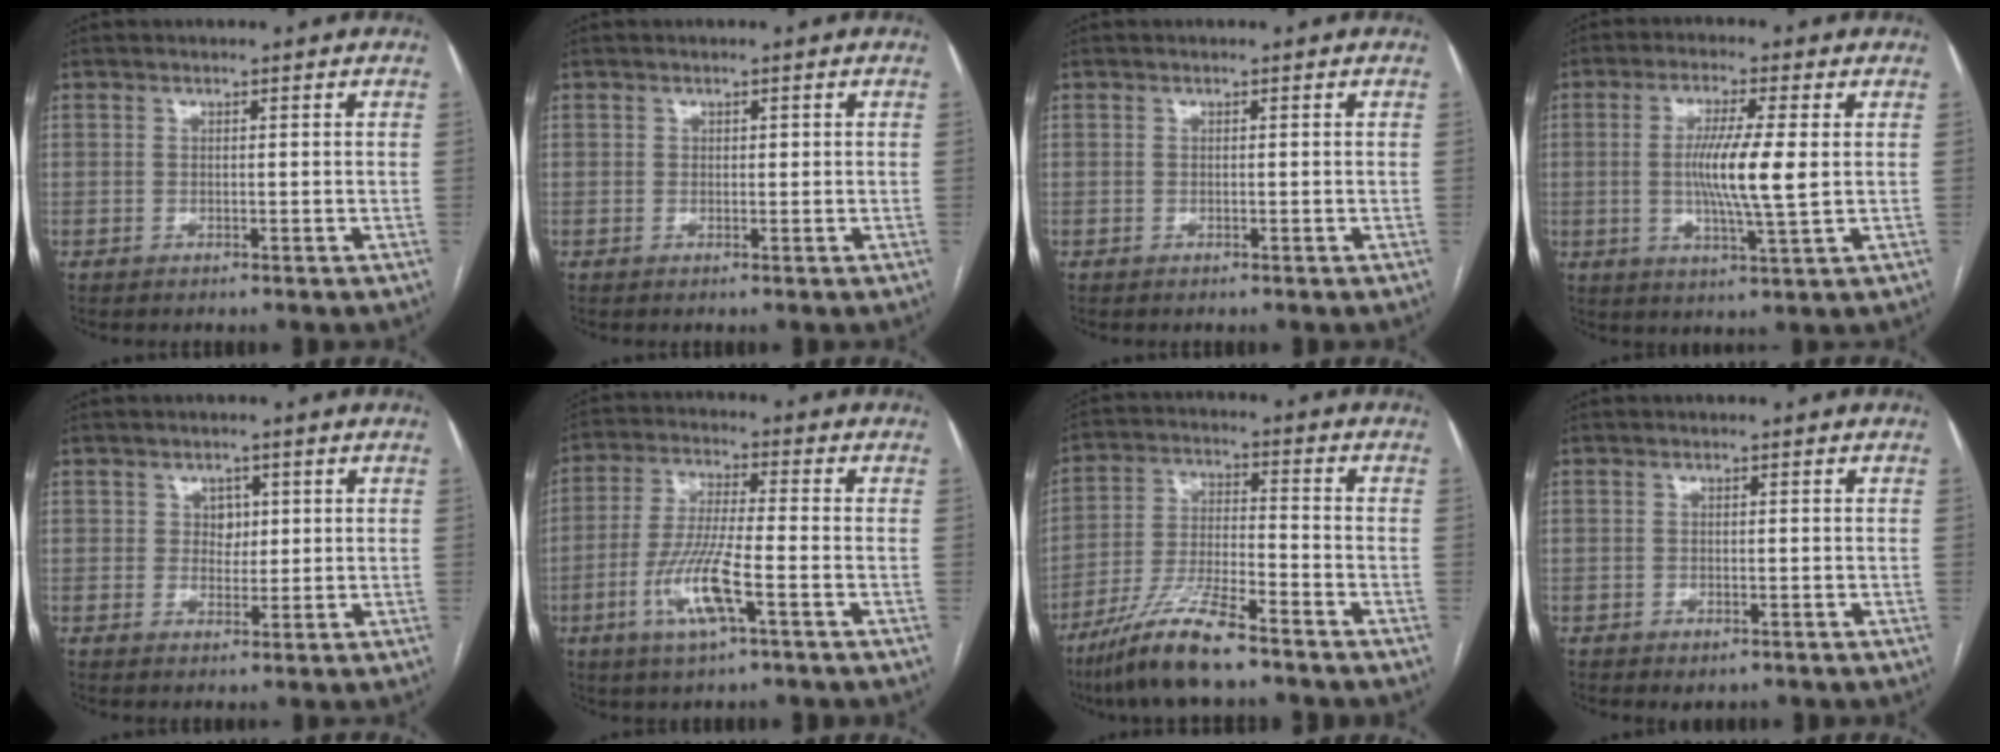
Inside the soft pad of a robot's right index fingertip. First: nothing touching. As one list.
[{"total": 0.7, "force": [0.2, 0.5, 0.3], "torque": [0.001, 0.003, 0.000]}, {"total": 0.0}, {"total": 8.8, "force": [0.4, 0.2, 8.8], "torque": [-0.165, -0.008, 0.002]}, {"total": 2.6, "force": [0.7, 2.2, 1.2], "torque": [-0.010, 0.001, 0.010]}, {"total": 10.2, "force": [-3.9, 1.1, 9.4], "torque": [-0.191, -0.010, -0.076]}, {"total": 11.5, "force": [-8.7, 1.4, 7.5], "torque": [-0.151, -0.022, -0.162]}, {"total": 1.6, "force": [-1.0, 1.0, 0.8], "torque": [-0.008, 0.002, -0.005]}]